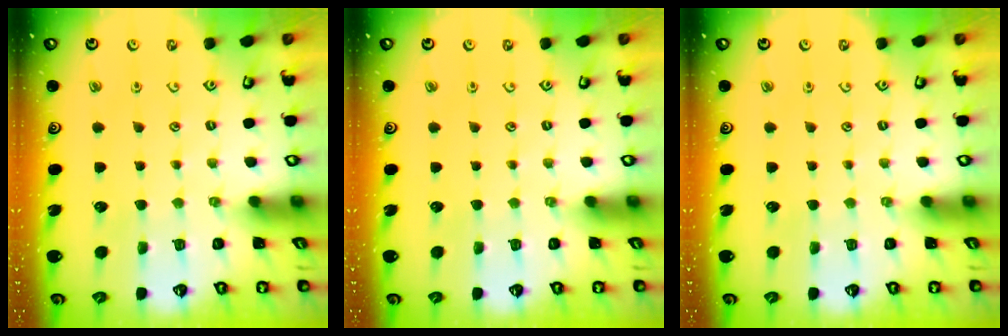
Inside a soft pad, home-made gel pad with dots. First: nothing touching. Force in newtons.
{"total": 0.0}
{"total": 0.0}